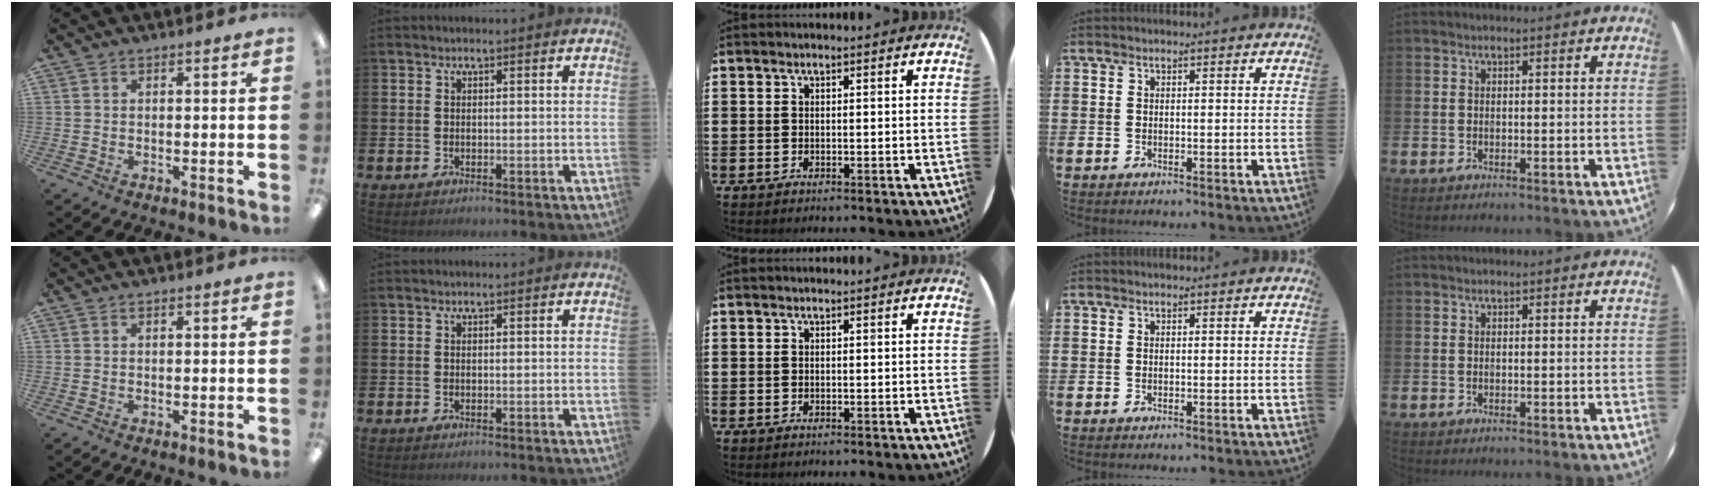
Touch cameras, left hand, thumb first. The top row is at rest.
{}